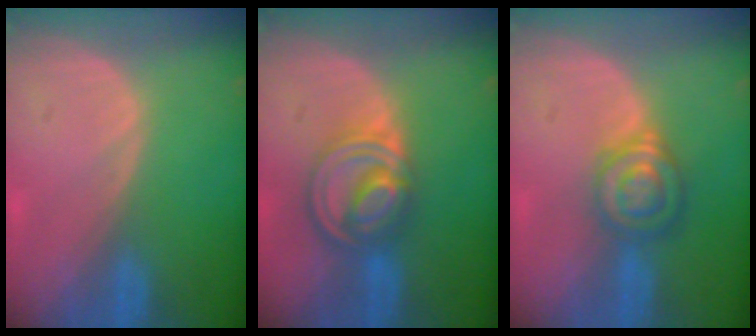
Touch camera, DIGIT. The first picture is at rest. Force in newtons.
{"total": 8.1, "press": 6.9, "slide": 4.3}
{"total": 6.4, "press": 5.8, "slide": 2.8}